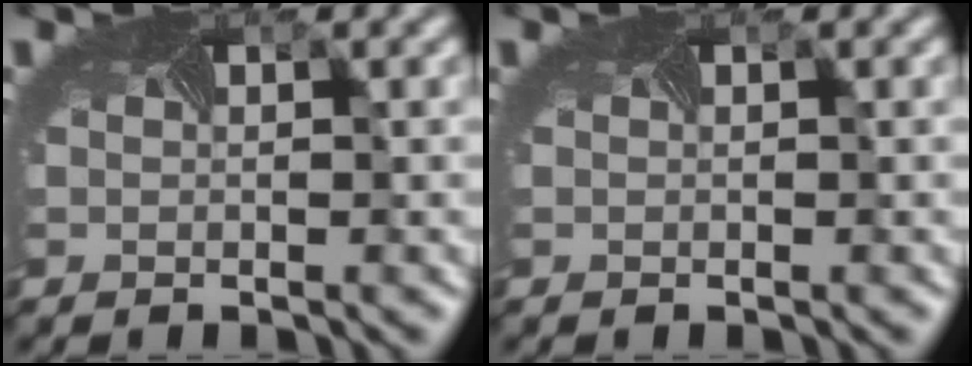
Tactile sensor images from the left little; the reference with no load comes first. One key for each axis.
{"total": 0.0}